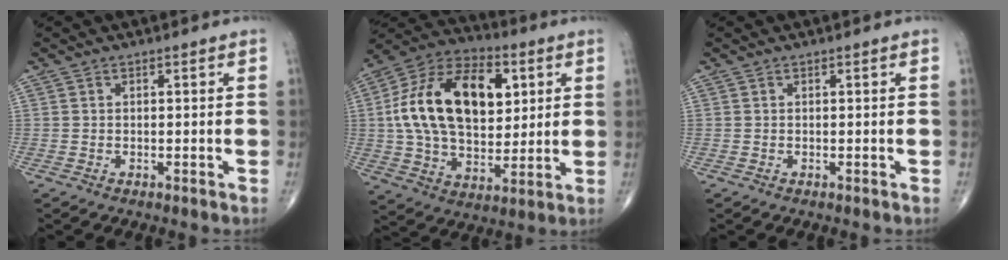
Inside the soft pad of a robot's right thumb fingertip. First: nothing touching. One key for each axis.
{"total": 23.7, "fx": 4.7, "fy": 14.4, "fz": 18.2, "tx": -0.302, "ty": 0.002, "tz": 0.076}
{"total": 0.0}